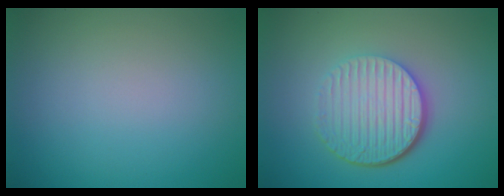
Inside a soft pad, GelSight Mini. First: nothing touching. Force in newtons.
{"total": 6.1, "press": 4.2, "slide": 4.4}